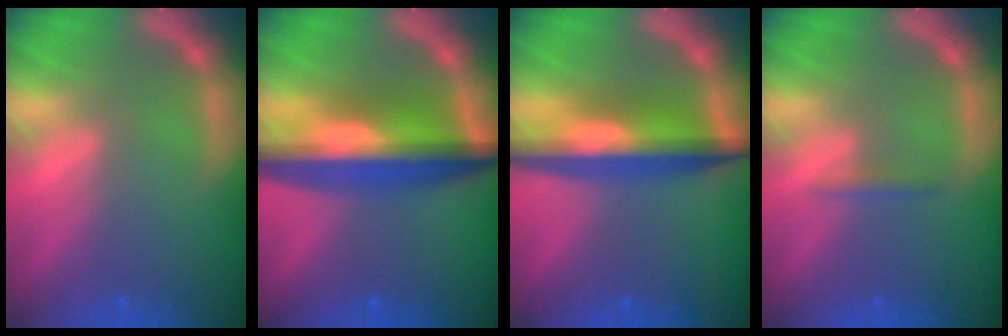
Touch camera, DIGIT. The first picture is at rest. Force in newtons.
{"total": 10.0}
{"total": 7.5}
{"total": 0.9}